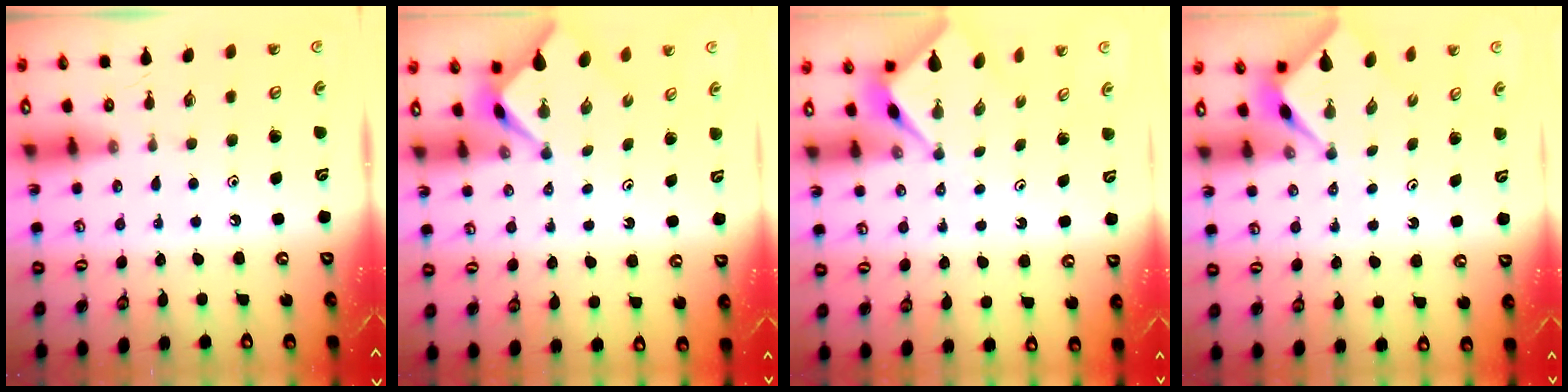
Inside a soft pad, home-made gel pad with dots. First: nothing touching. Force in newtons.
{"total": 3.1, "press": 3.0, "slide": 0.4}
{"total": 2.7, "press": 2.7, "slide": 0.1}
{"total": 2.5, "press": 2.5, "slide": 0.3}